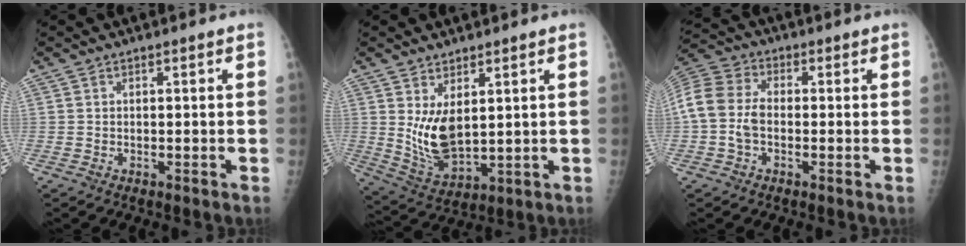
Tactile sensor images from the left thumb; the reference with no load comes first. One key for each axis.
{"total": 8.8, "fx": 2.4, "fy": 4.4, "fz": 7.3, "tx": -0.129, "ty": -0.030, "tz": 0.063}
{"total": 11.5, "fx": -0.9, "fy": 7.8, "fz": 8.3, "tx": -0.188, "ty": 0.029, "tz": -0.024}